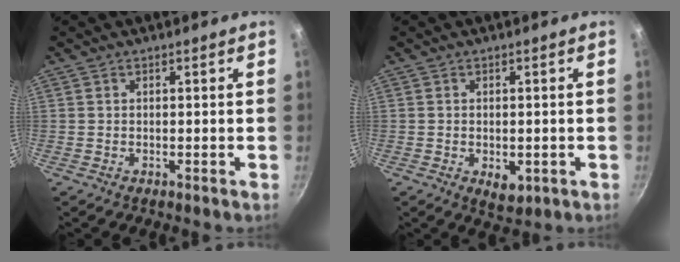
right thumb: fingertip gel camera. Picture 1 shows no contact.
{"total": 4.2, "force": [-1.0, 2.5, 3.2], "torque": [-0.040, -0.006, -0.009]}